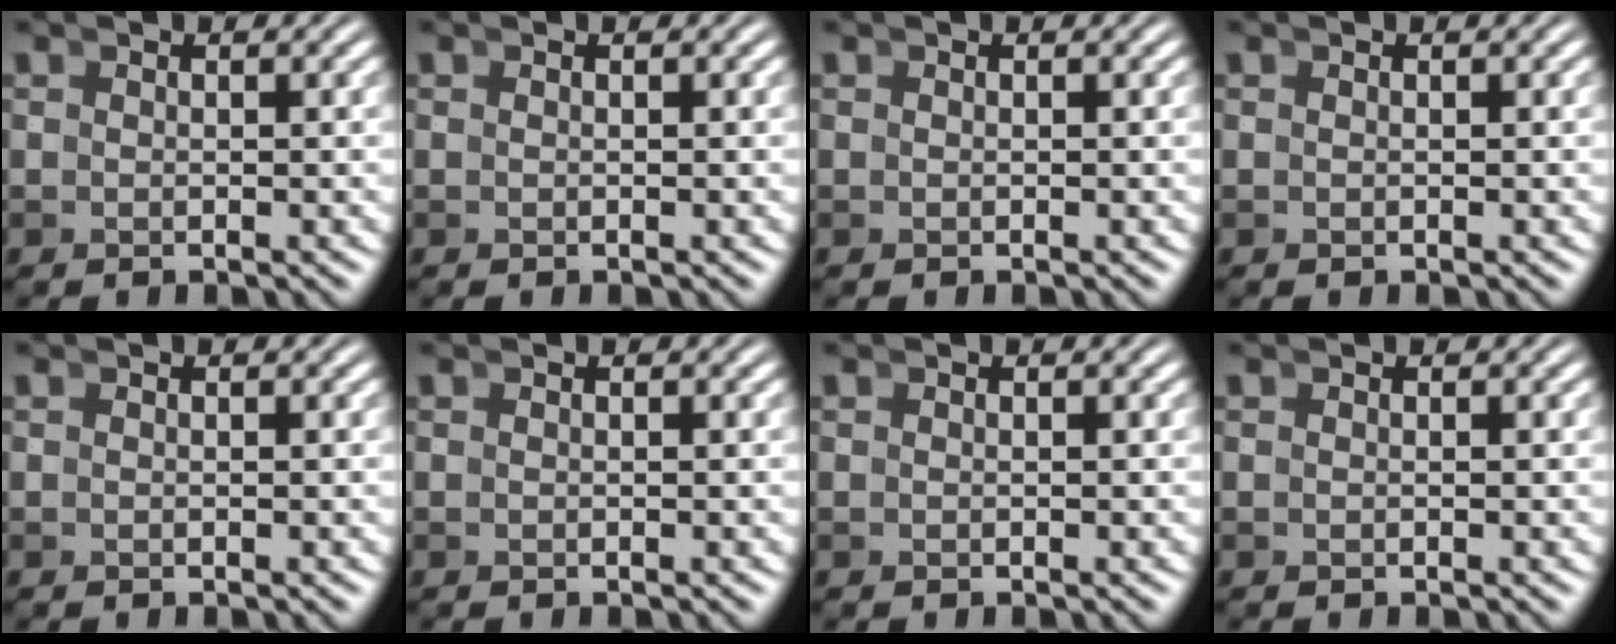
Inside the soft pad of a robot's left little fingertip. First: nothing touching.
{"total": 0.0}
{"total": 0.0}
{"total": 0.0}
{"total": 0.0}
{"total": 0.0}
{"total": 0.0}
{"total": 0.0}